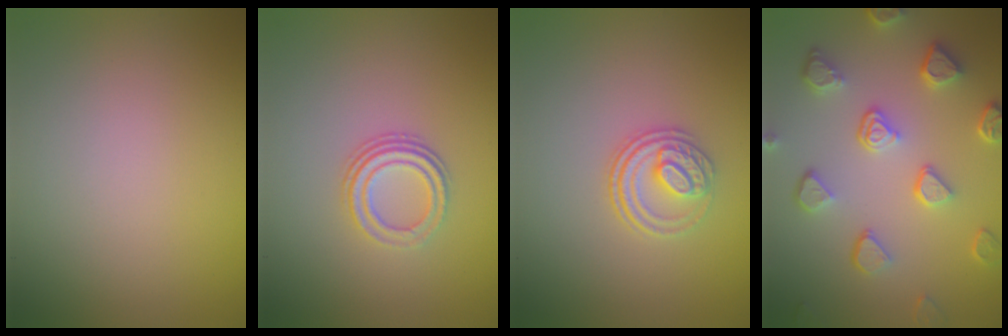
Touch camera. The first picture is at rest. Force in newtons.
{"total": 3.0, "press": 2.2, "slide": 2.0}
{"total": 3.0, "press": 2.6, "slide": 1.5}
{"total": 5.1, "press": 4.2, "slide": 2.9}